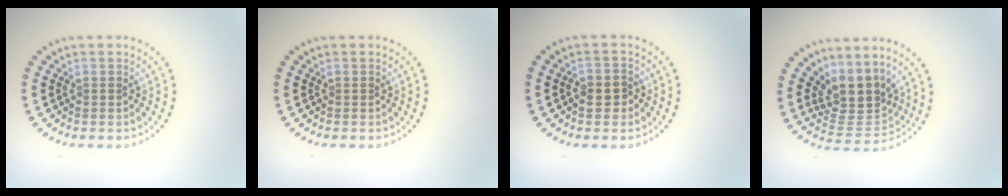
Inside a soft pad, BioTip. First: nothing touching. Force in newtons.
{"total": 0.0}
{"total": 2.2, "press": 2.1, "slide": 0.6}
{"total": 4.1, "press": 3.1, "slide": 2.6}